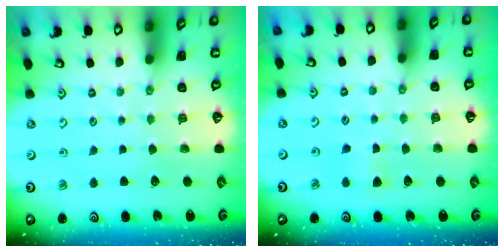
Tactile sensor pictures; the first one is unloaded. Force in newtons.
{"total": 3.5, "press": 3.4, "slide": 0.5}